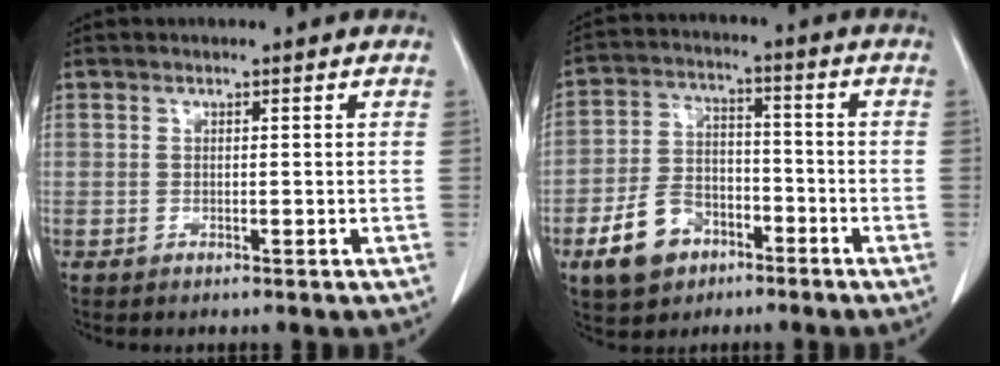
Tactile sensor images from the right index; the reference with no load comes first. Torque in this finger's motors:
{"motor_torque": [0.06, -0.27, -0.44, -0.06]}